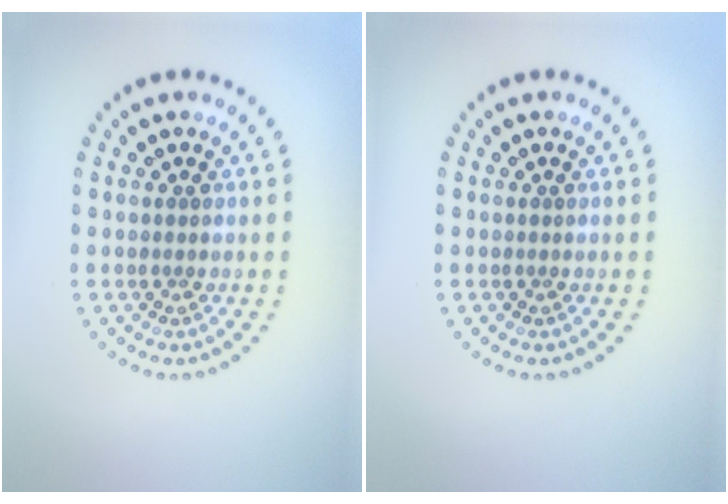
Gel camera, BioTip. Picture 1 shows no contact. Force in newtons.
{"total": 0.0}